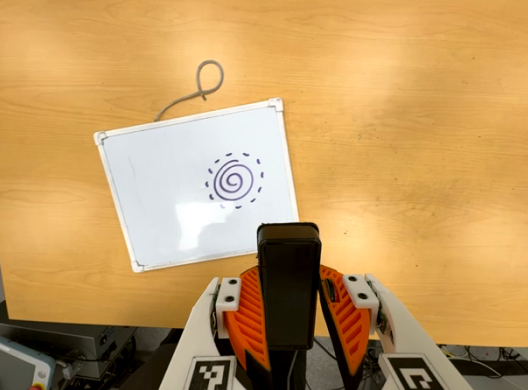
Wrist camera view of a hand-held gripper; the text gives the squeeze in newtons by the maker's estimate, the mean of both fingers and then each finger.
{"total": 7.2, "left": 6.1, "right": 8.4}